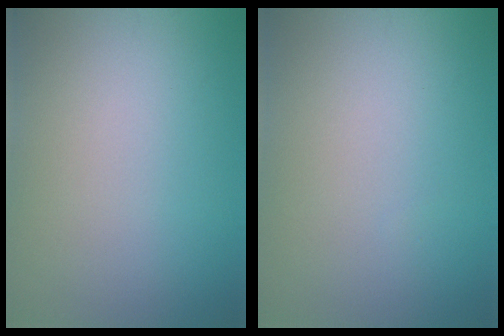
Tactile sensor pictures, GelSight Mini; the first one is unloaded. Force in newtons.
{"total": 0.0}